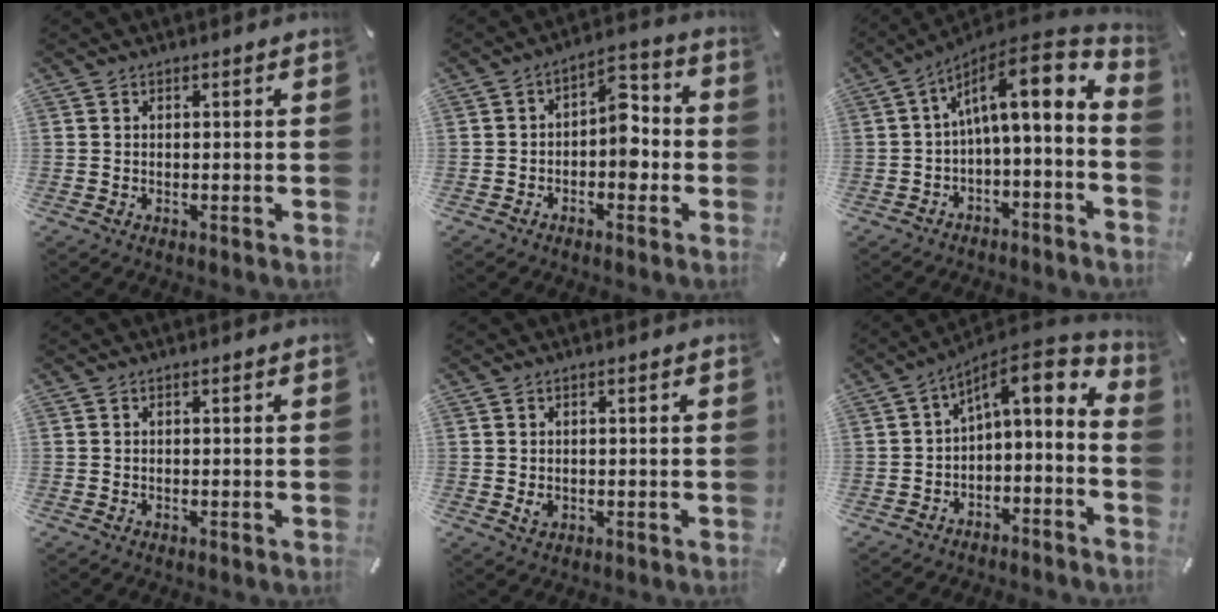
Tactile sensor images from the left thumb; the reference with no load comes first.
{"total": 7.9, "force": [-1.7, 4.9, 5.9], "torque": [-0.079, 0.013, -0.033]}
{"total": 12.6, "force": [2.9, 4.1, 11.5], "torque": [-0.165, -0.025, 0.043]}
{"total": 0.0}
{"total": 1.5, "force": [0.0, 1.2, 0.9], "torque": [-0.010, 0.000, -0.003]}
{"total": 7.5, "force": [2.4, 3.2, 6.4], "torque": [-0.092, -0.028, 0.037]}